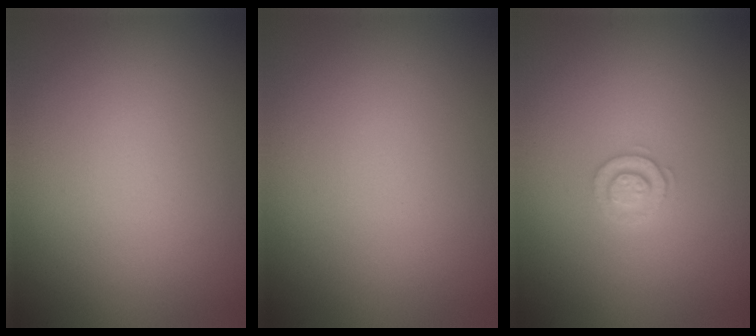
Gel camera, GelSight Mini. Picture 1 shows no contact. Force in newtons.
{"total": 0.0}
{"total": 1.8, "press": 1.8, "slide": 0.4}